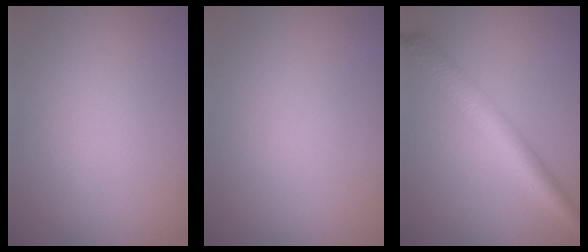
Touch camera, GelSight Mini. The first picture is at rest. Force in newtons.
{"total": 0.0}
{"total": 4.5, "press": 4.5, "slide": 0.1}